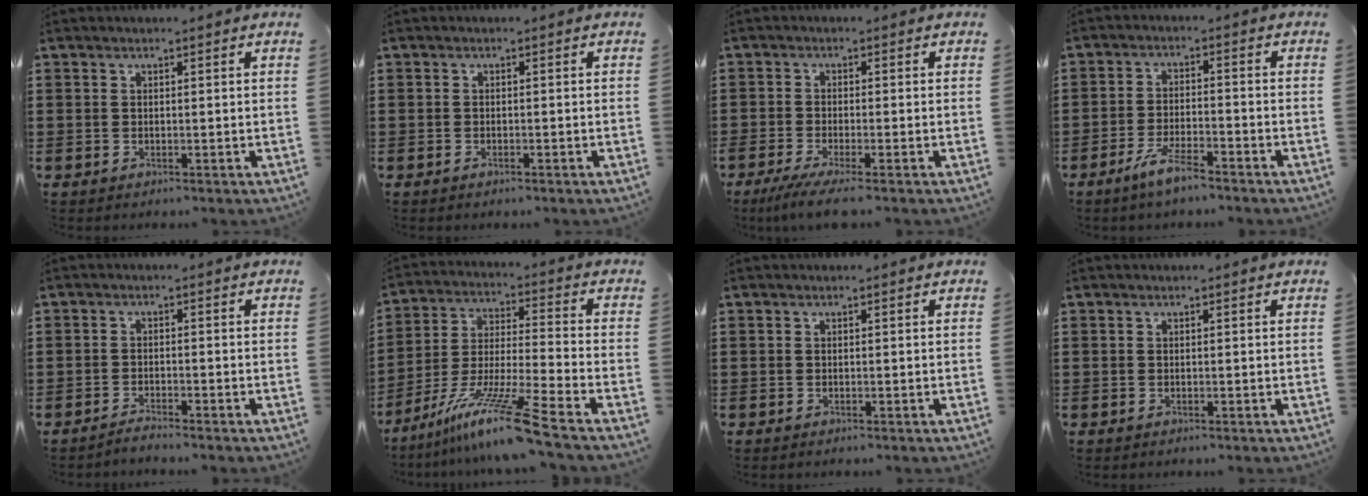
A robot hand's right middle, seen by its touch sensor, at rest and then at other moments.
{"total": 0.5, "force": [-0.5, 0.1, 0.2], "torque": [-0.007, -0.003, -0.009]}
{"total": 3.3, "force": [-2.4, -0.1, 2.2], "torque": [-0.052, -0.015, -0.048]}
{"total": 5.0, "force": [-3.9, 0.7, 3.0], "torque": [-0.069, -0.002, -0.076]}
{"total": 1.7, "force": [-1.6, -0.1, 0.4], "torque": [-0.008, 0.002, -0.032]}
{"total": 13.3, "force": [-9.9, -0.4, 8.8], "torque": [-0.164, 0.005, -0.189]}
{"total": 0.0}
{"total": 0.0}